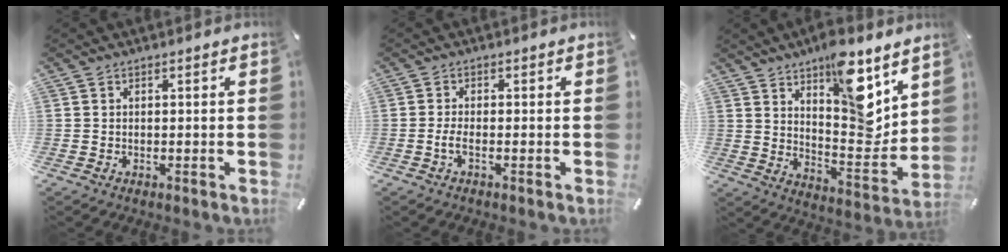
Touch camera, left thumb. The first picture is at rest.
{"total": 2.5, "force": [-0.9, 0.8, 2.2], "torque": [-0.047, 0.000, -0.017]}
{"total": 14.9, "force": [10.0, 5.9, 9.3], "torque": [-0.111, -0.084, 0.170]}